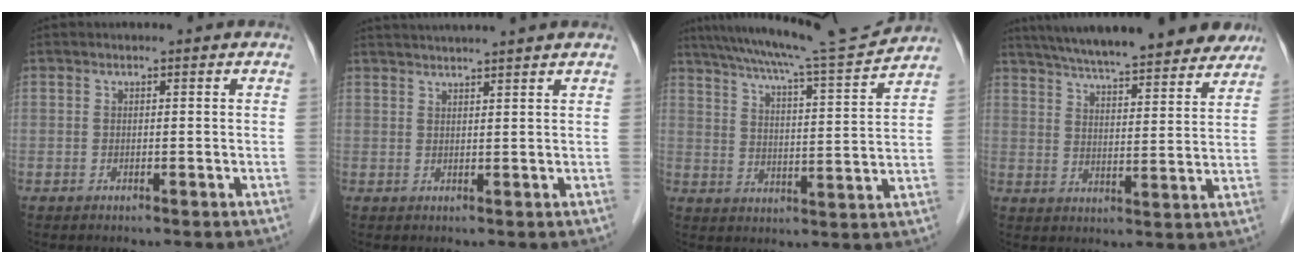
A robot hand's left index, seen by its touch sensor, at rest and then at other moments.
{"total": 8.2, "force": [7.4, -0.9, 3.4], "torque": [-0.050, 0.033, 0.096]}
{"total": 15.9, "force": [14.6, -1.2, 6.2], "torque": [-0.110, -0.018, 0.212]}
{"total": 24.6, "force": [21.4, 4.0, 11.4], "torque": [-0.184, 0.012, 0.284]}